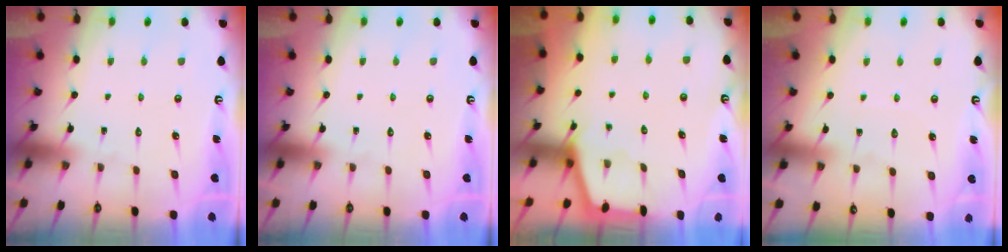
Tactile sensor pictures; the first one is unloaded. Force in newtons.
{"total": 0.0}
{"total": 1.8, "press": 1.8, "slide": 0.2}
{"total": 2.0, "press": 2.0, "slide": 0.3}